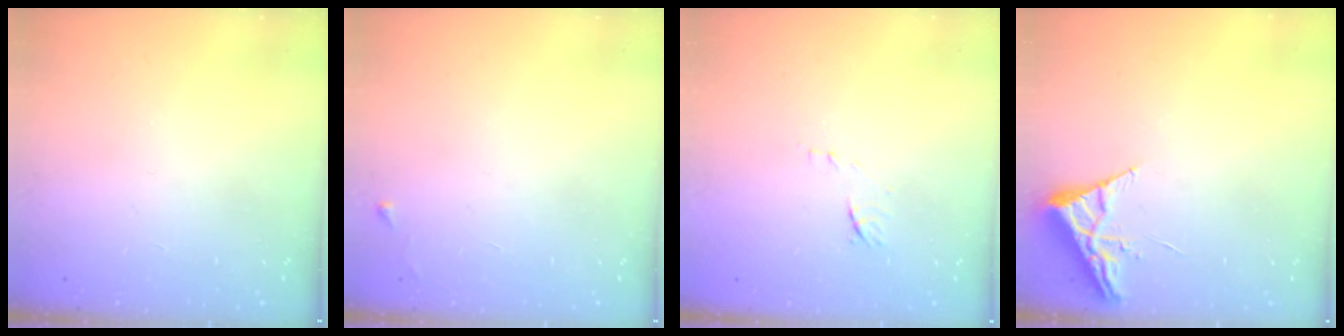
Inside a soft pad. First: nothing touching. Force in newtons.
{"total": 3.5, "press": 3.4, "slide": 0.5}
{"total": 7.1, "press": 7.1, "slide": 0.7}
{"total": 3.7, "press": 3.6, "slide": 0.5}